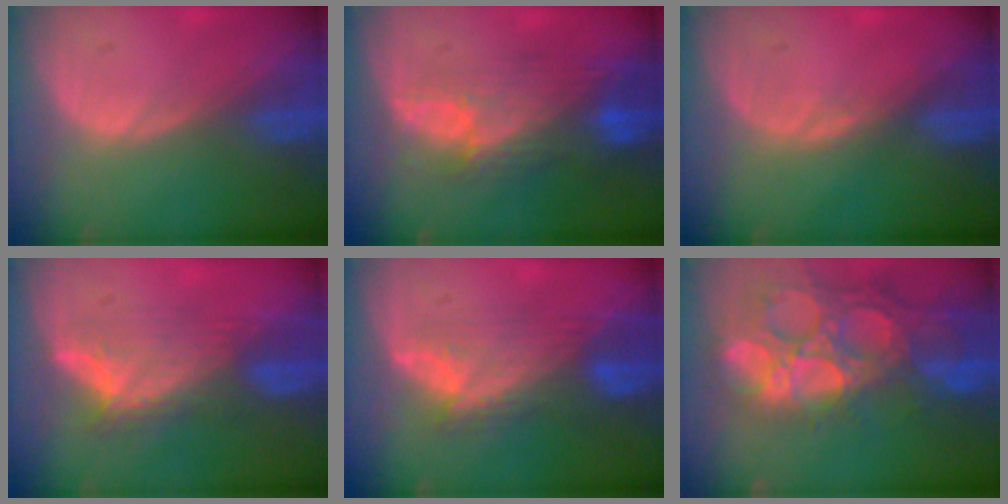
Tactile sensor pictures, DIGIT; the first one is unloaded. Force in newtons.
{"total": 9.8, "press": 8.3, "slide": 5.1}
{"total": 0.5, "press": 0.5, "slide": 0.1}
{"total": 7.8, "press": 6.8, "slide": 3.7}
{"total": 7.6, "press": 7.2, "slide": 2.2}
{"total": 15.1, "press": 12.5, "slide": 8.5}